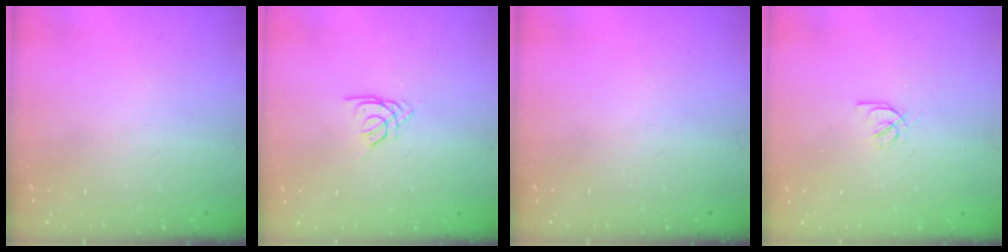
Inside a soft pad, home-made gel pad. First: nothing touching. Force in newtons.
{"total": 2.3, "press": 2.3, "slide": 0.5}
{"total": 0.0}
{"total": 2.2, "press": 2.2, "slide": 0.0}